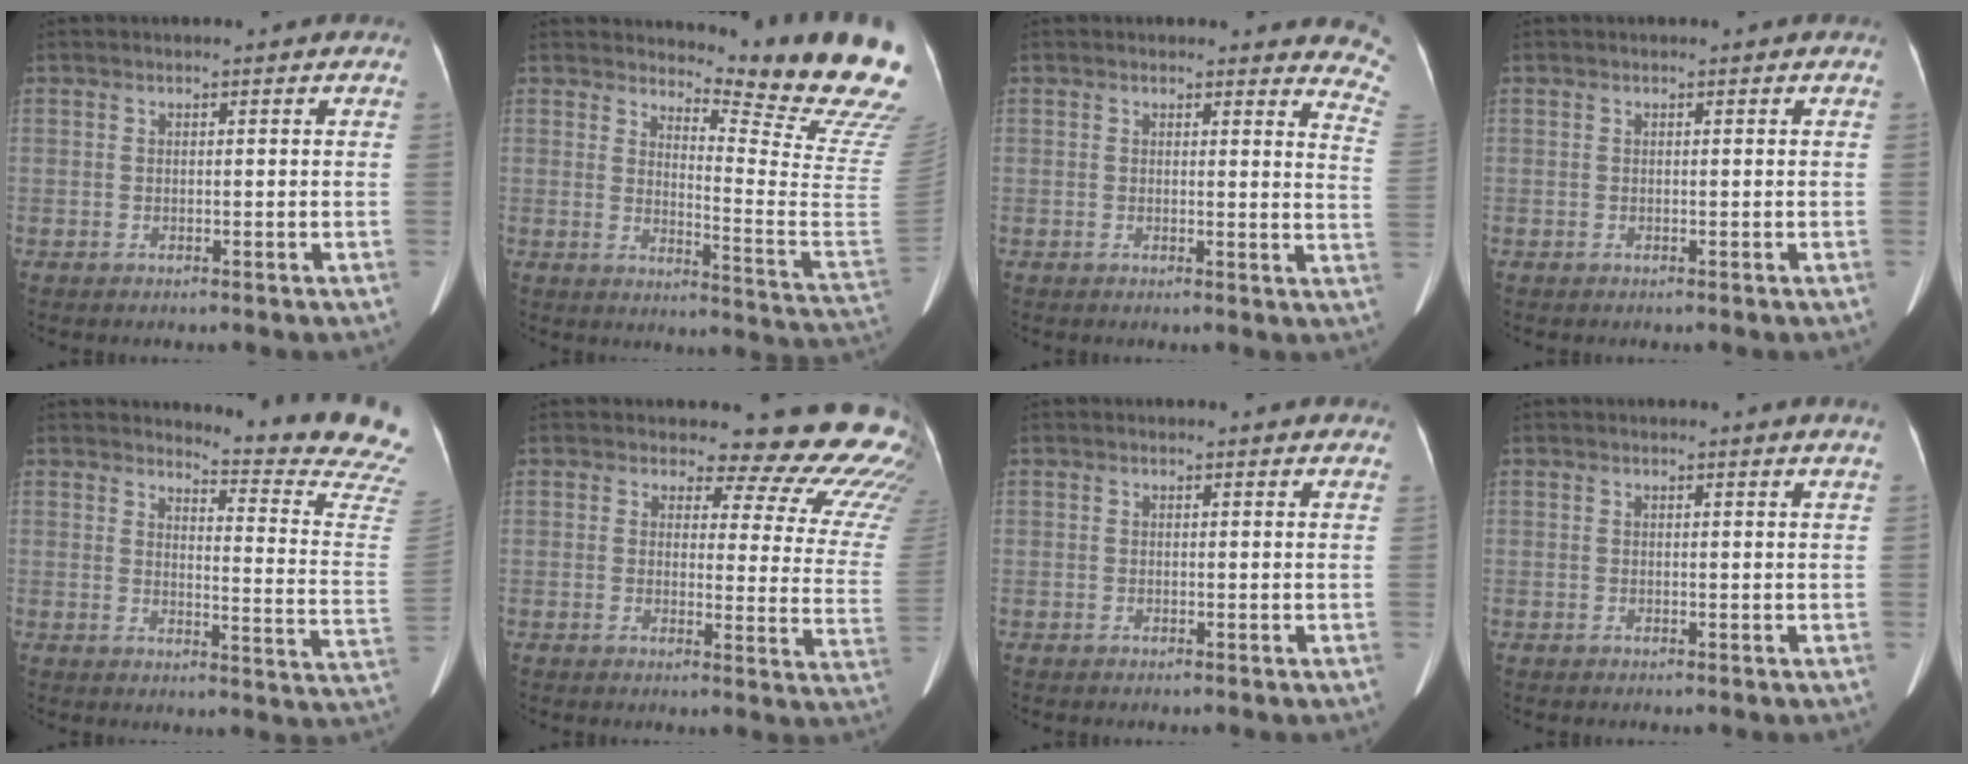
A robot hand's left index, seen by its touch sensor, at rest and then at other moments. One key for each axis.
{"total": 18.4, "fx": 17.2, "fy": -0.4, "fz": 6.4, "tx": -0.097, "ty": -0.158, "tz": 0.196}
{"total": 10.0, "fx": 9.8, "fy": 1.5, "fz": 1.2, "tx": 0.024, "ty": -0.088, "tz": 0.055}
{"total": 0.0}
{"total": 16.1, "fx": 15.8, "fy": -1.2, "fz": 2.8, "tx": -0.029, "ty": -0.163, "tz": 0.157}
{"total": 19.2, "fx": 17.7, "fy": 5.1, "fz": 5.3, "tx": -0.025, "ty": -0.117, "tz": 0.162}
{"total": 2.9, "fx": 2.5, "fy": 1.3, "fz": 0.6, "tx": -0.005, "ty": 0.008, "tz": 0.014}
{"total": 1.8, "fx": 1.7, "fy": -0.2, "fz": 0.3, "tx": -0.015, "ty": -0.008, "tz": 0.010}